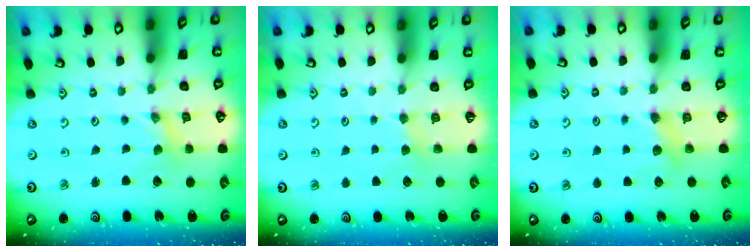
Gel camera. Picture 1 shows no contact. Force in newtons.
{"total": 3.0, "press": 3.0, "slide": 0.4}
{"total": 4.3, "press": 4.2, "slide": 0.9}